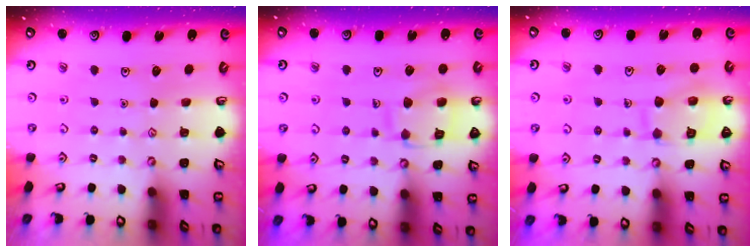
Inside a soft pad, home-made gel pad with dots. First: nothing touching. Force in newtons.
{"total": 10.9, "press": 10.9, "slide": 0.8}
{"total": 11.9, "press": 11.9, "slide": 1.1}